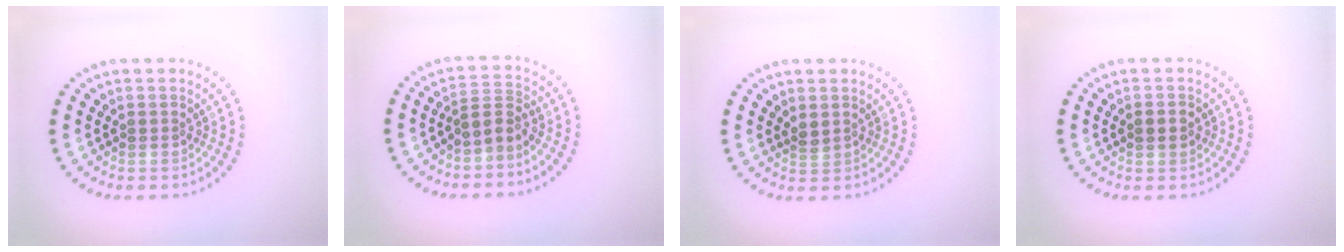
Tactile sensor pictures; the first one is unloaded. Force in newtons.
{"total": 2.3, "press": 1.5, "slide": 1.7}
{"total": 0.9, "press": 0.7, "slide": 0.6}
{"total": 1.1, "press": 1.1, "slide": 0.2}